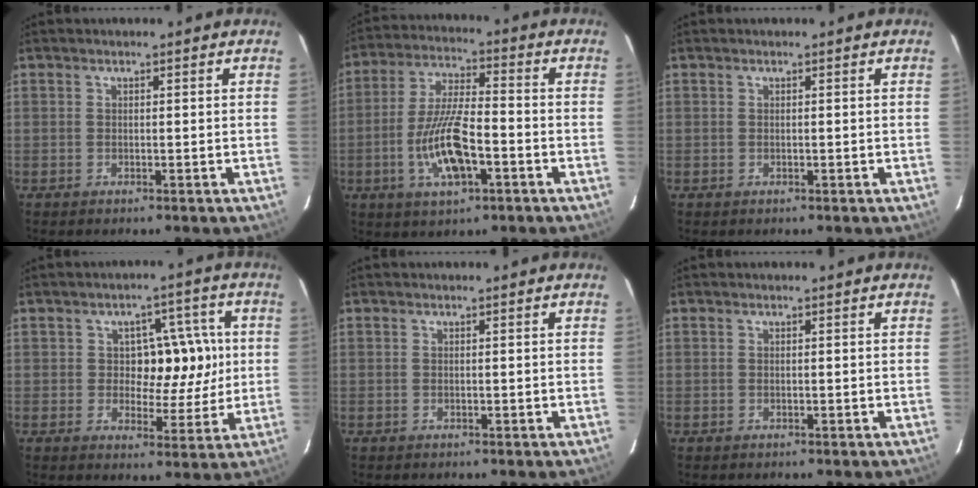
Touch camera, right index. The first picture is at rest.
{"total": 11.3, "force": [-3.7, 3.0, 10.2], "torque": [-0.206, 0.000, -0.065]}
{"total": 0.0}
{"total": 8.3, "force": [0.8, 5.2, 6.5], "torque": [-0.072, 0.025, 0.018]}
{"total": 0.0}
{"total": 0.0}